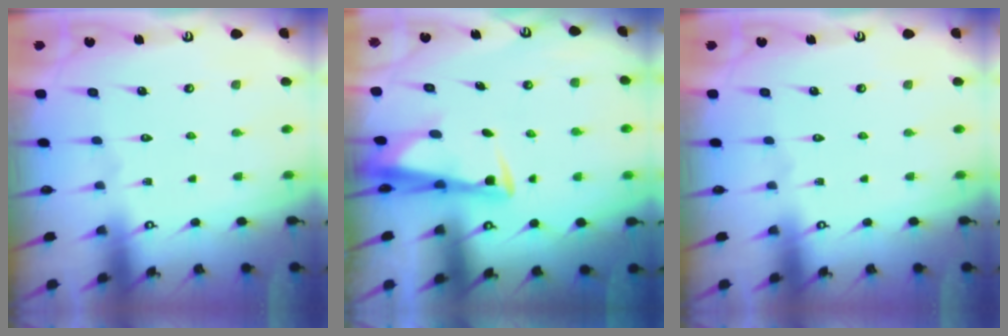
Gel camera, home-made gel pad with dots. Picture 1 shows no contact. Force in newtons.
{"total": 3.5, "press": 3.4, "slide": 1.1}
{"total": 0.0}